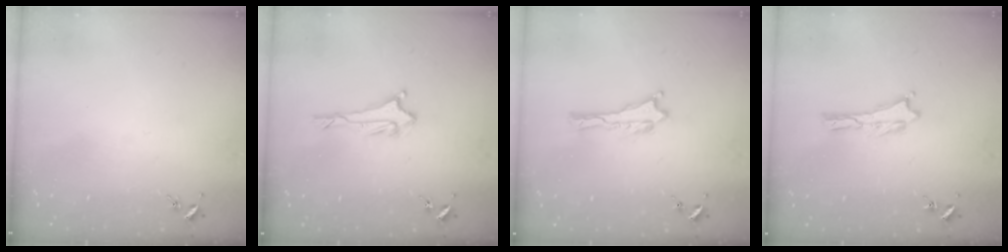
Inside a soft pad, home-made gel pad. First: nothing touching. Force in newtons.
{"total": 1.7, "press": 1.6, "slide": 0.6}
{"total": 0.0}
{"total": 0.0}